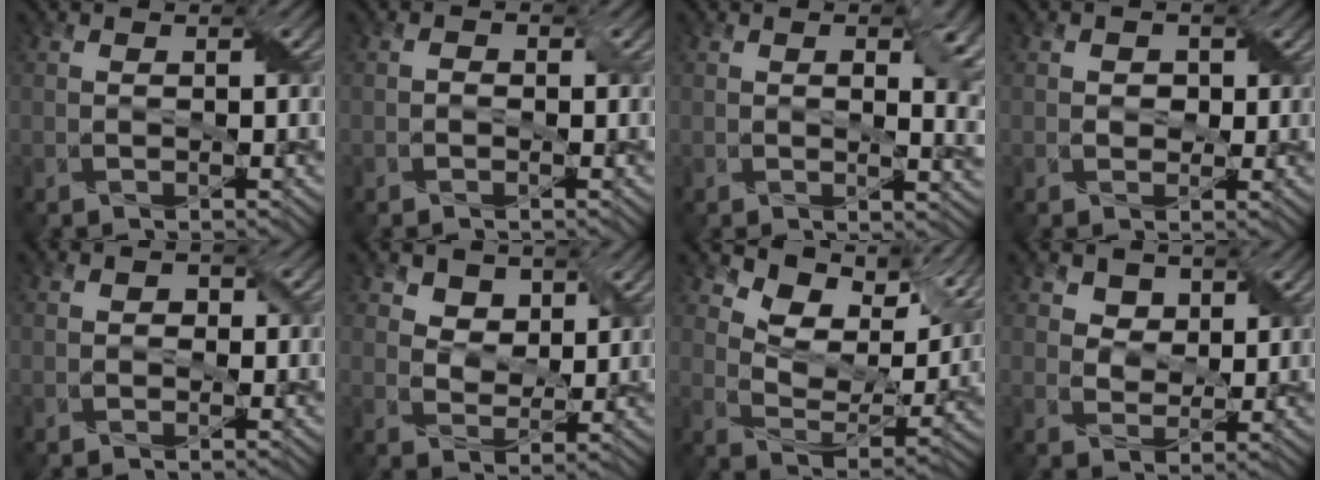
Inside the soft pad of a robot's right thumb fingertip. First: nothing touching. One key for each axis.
{"total": 0.9, "fx": -0.4, "fy": 0.7, "fz": 0.4, "tx": -0.007, "ty": 0.000, "tz": -0.009}
{"total": 7.3, "fx": 1.8, "fy": 3.5, "fz": 6.2, "tx": -0.087, "ty": -0.012, "tz": 0.038}
{"total": 1.7, "fx": 0.2, "fy": 1.6, "fz": 0.6, "tx": -0.012, "ty": -0.002, "tz": -0.005}
{"total": 1.1, "fx": -0.1, "fy": 1.1, "fz": 0.4, "tx": -0.005, "ty": -0.003, "tz": -0.006}
{"total": 4.5, "fx": 2.9, "fy": 3.0, "fz": 1.7, "tx": -0.050, "ty": -0.018, "tz": 0.051}
{"total": 11.0, "fx": 6.8, "fy": 5.6, "fz": 6.5, "tx": -0.125, "ty": -0.003, "tz": 0.117}
{"total": 4.0, "fx": 2.5, "fy": 2.8, "fz": 1.5, "tx": -0.046, "ty": -0.015, "tz": 0.043}